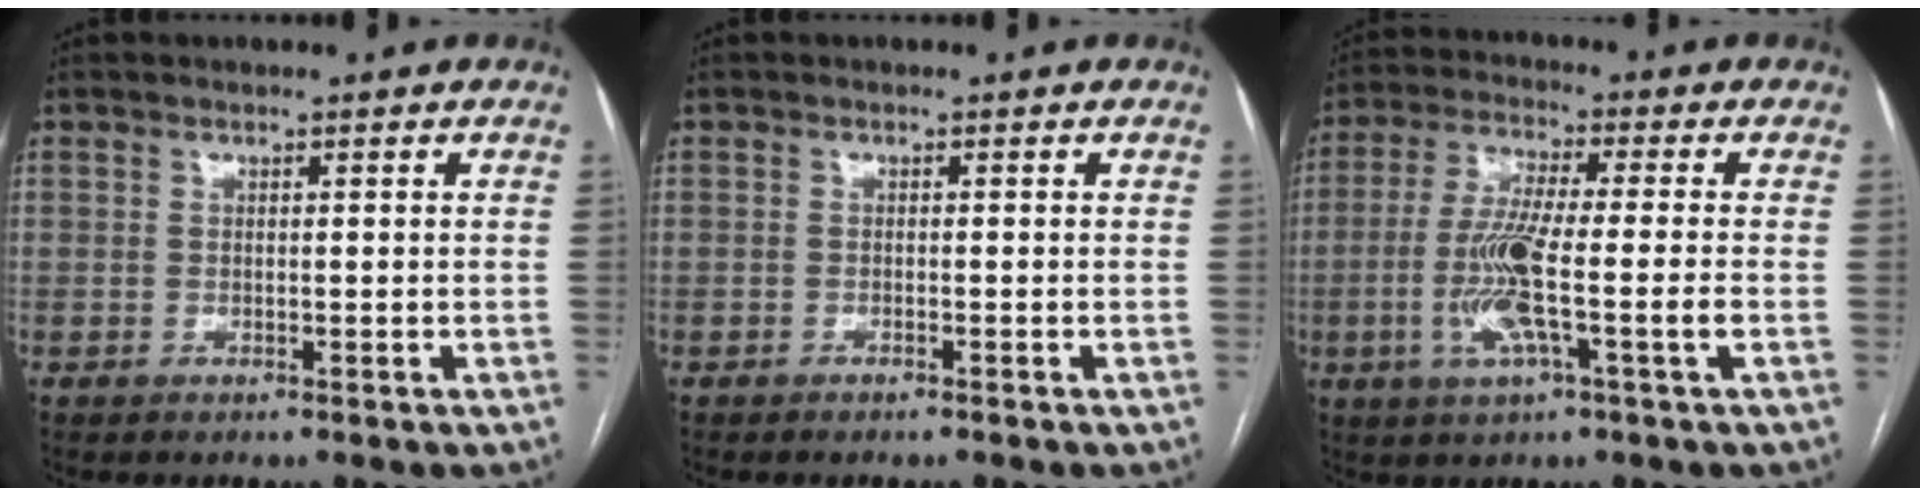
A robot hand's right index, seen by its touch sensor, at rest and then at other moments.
{"total": 0.8, "force": [-0.7, -0.3, 0.2], "torque": [-0.007, 0.000, -0.012]}
{"total": 10.4, "force": [-2.5, 0.2, 10.1], "torque": [-0.204, -0.007, -0.051]}